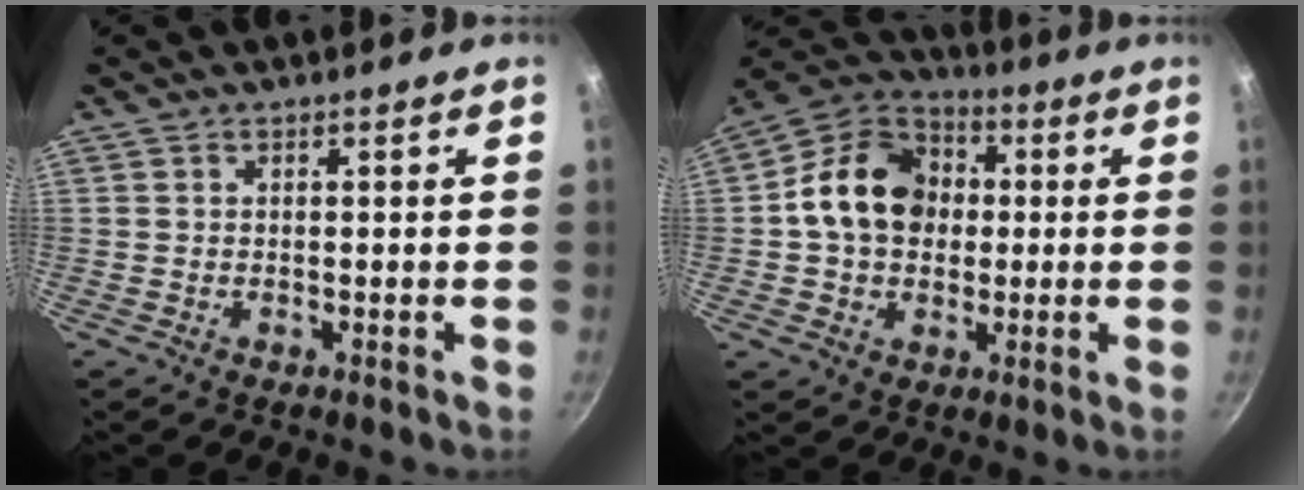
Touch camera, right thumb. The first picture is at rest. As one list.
[{"total": 15.3, "force": [1.2, 12.2, 9.1], "torque": [-0.124, 0.026, 0.005]}]